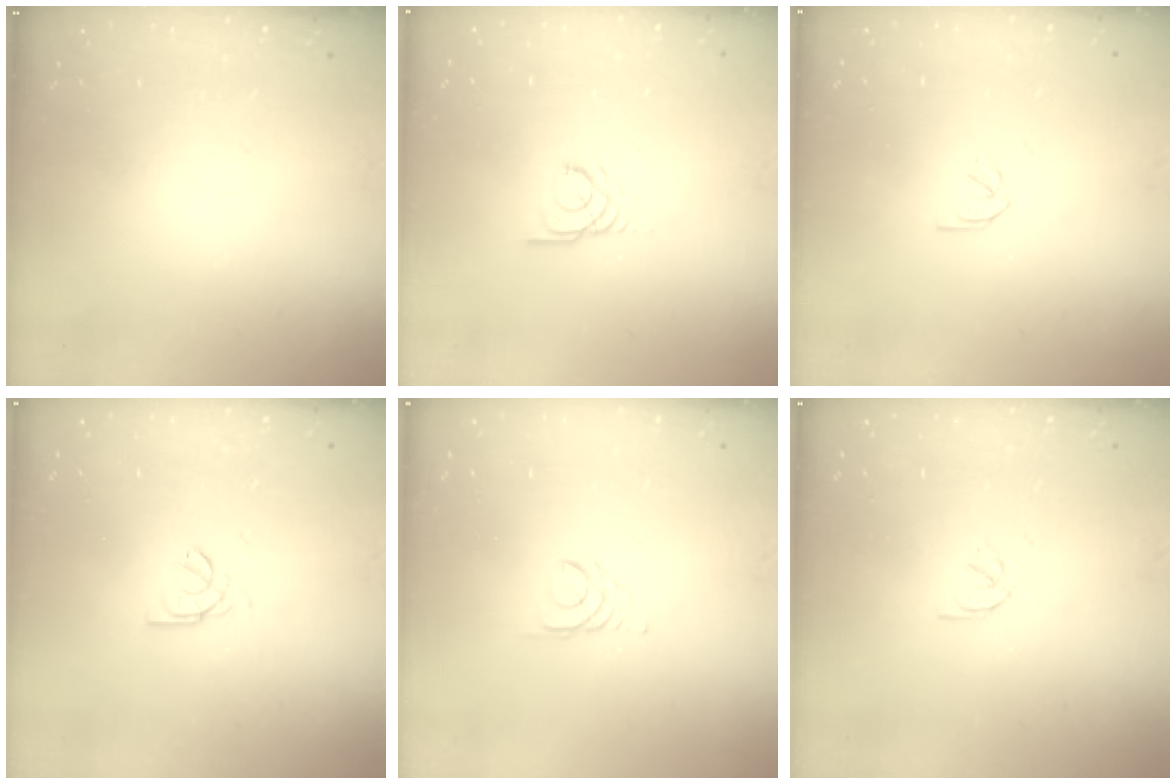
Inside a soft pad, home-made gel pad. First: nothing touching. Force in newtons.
{"total": 3.2, "press": 3.2, "slide": 0.2}
{"total": 1.9, "press": 1.9, "slide": 0.3}
{"total": 2.5, "press": 2.5, "slide": 0.5}
{"total": 2.6, "press": 2.6, "slide": 0.2}
{"total": 2.2, "press": 2.2, "slide": 0.2}